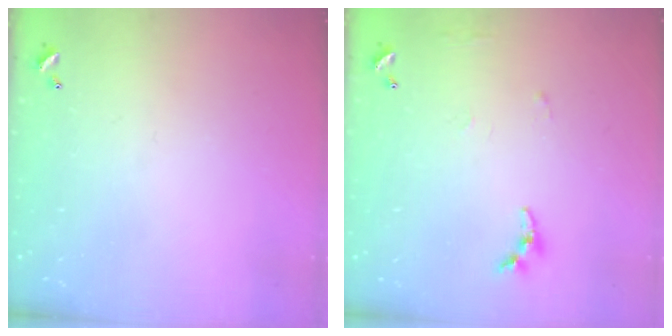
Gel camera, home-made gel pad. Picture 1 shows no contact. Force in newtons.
{"total": 5.2, "press": 5.2, "slide": 0.5}